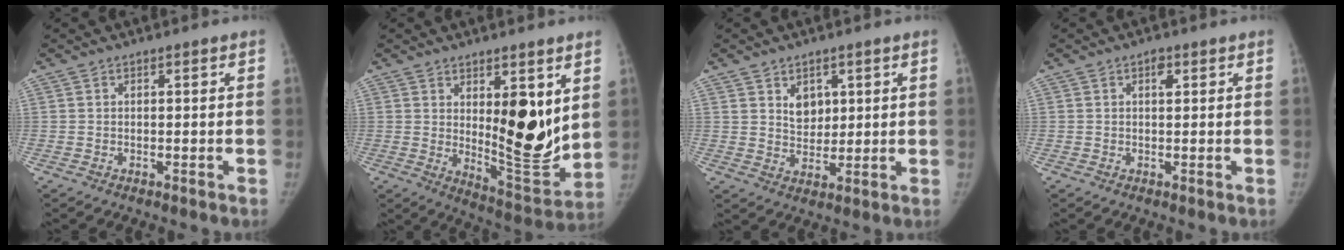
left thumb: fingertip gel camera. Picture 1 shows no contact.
{"total": 16.5, "force": [4.1, 6.3, 14.6], "torque": [-0.170, -0.055, 0.077]}
{"total": 5.2, "force": [2.1, 3.8, 2.8], "torque": [-0.020, -0.018, 0.042]}
{"total": 1.8, "force": [0.8, 1.0, 1.3], "torque": [-0.013, 0.000, 0.010]}